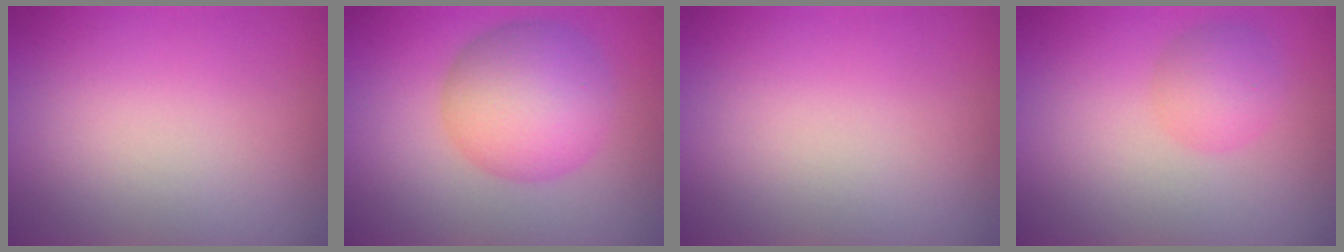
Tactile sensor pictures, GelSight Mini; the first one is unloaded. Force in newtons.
{"total": 7.5, "press": 7.5, "slide": 0.0}
{"total": 0.0}
{"total": 2.7, "press": 2.7, "slide": 0.1}